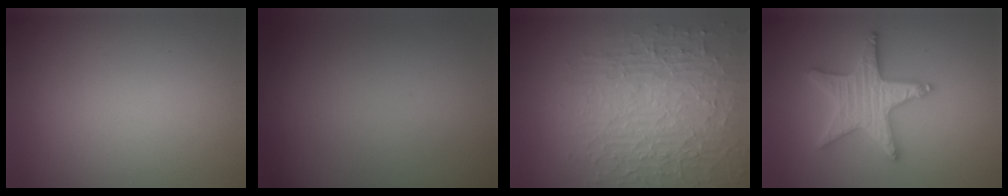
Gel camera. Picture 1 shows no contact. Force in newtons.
{"total": 0.0}
{"total": 7.7, "press": 5.6, "slide": 5.3}
{"total": 5.2, "press": 5.1, "slide": 0.9}